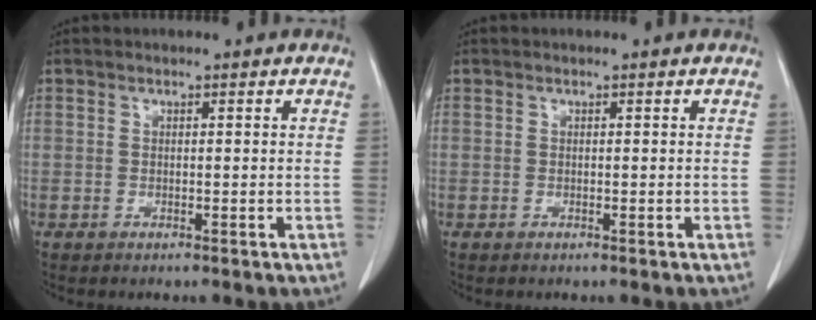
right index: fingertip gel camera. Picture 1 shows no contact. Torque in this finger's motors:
{"motor_torque": [-0.02, -0.01, 0.00, 0.01]}